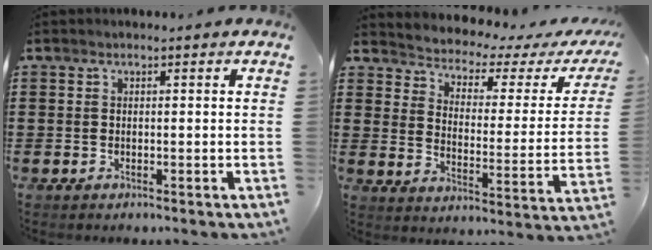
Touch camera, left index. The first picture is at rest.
{"total": 2.1, "force": [1.7, 0.8, 0.8], "torque": [-0.033, -0.022, 0.019]}